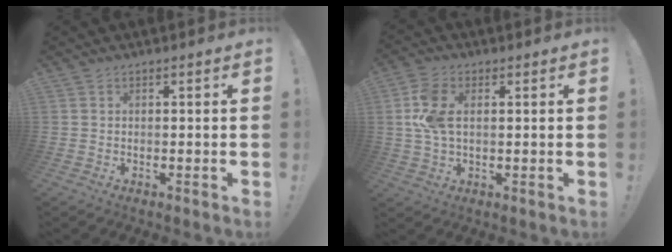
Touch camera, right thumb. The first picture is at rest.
{"total": 9.0, "force": [1.5, 5.2, 7.2], "torque": [-0.151, 0.000, 0.029]}